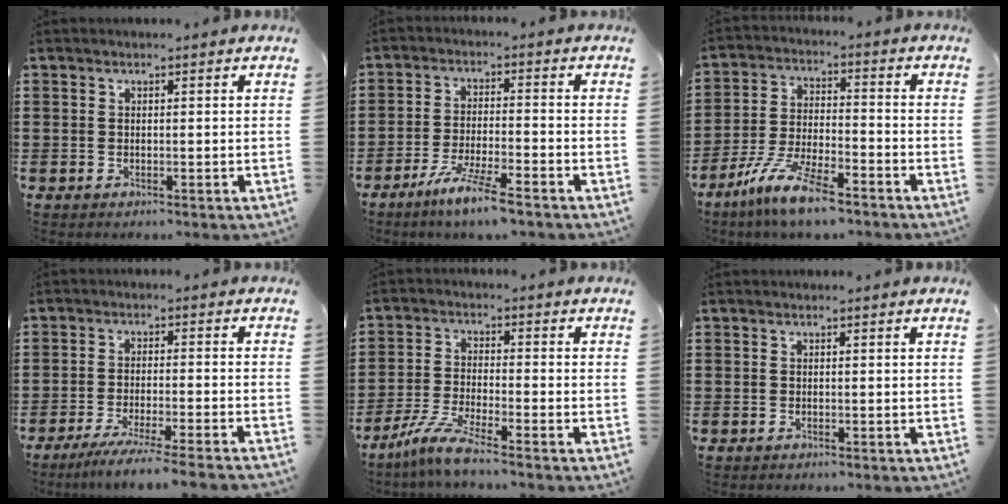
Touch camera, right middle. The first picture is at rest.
{"total": 6.7, "force": [-5.3, 0.1, 4.2], "torque": [-0.091, -0.014, -0.098]}
{"total": 9.9, "force": [-7.7, 1.3, 6.1], "torque": [-0.131, 0.001, -0.150]}
{"total": 5.0, "force": [-4.5, -0.6, 2.1], "torque": [-0.040, -0.020, -0.084]}
{"total": 6.0, "force": [-4.9, 0.1, 3.6], "torque": [-0.093, -0.020, -0.098]}
{"total": 0.0}